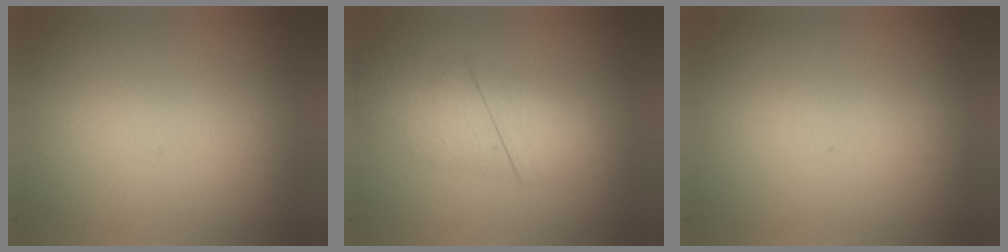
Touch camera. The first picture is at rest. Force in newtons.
{"total": 2.7}
{"total": 0.0}